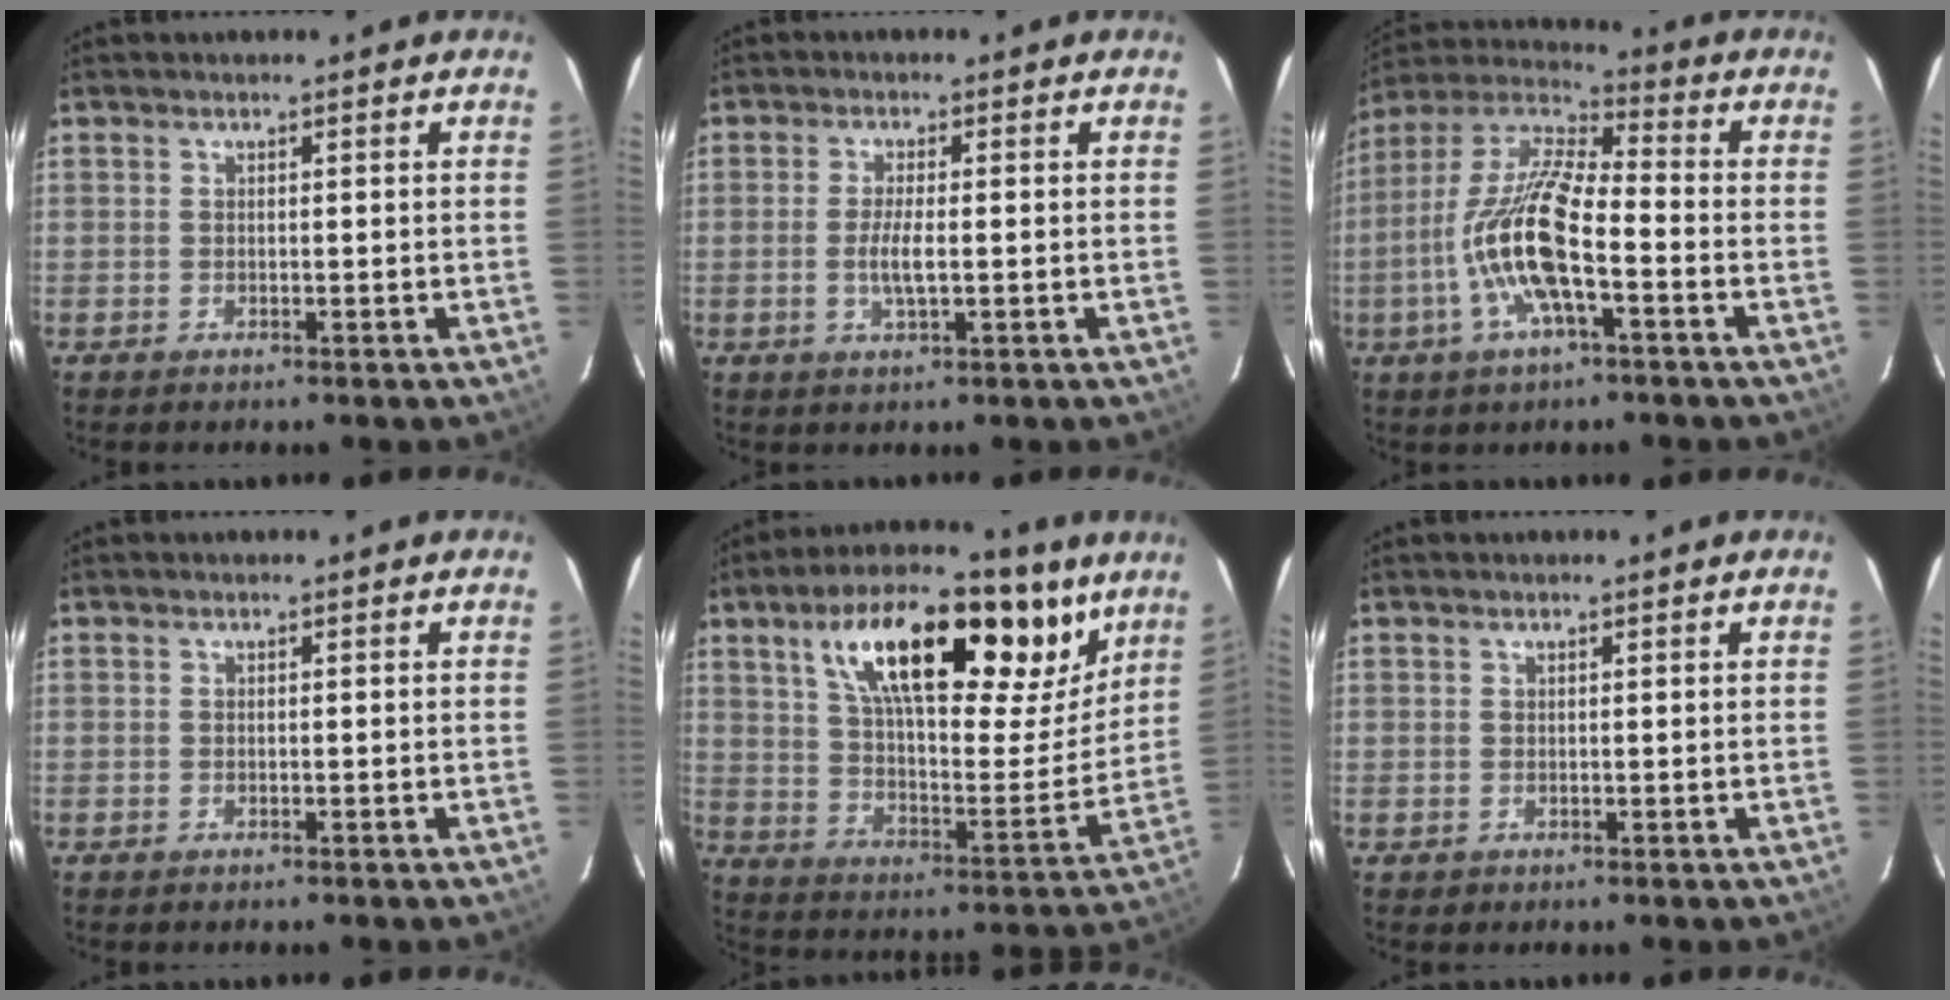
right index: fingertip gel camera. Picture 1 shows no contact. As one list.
[{"total": 3.8, "force": [-0.6, 0.7, 3.7], "torque": [-0.073, -0.008, -0.011]}, {"total": 16.0, "force": [-4.8, 4.6, 14.5], "torque": [-0.292, -0.004, -0.102]}, {"total": 0.0}, {"total": 26.9, "force": [14.7, 10.8, 19.7], "torque": [-0.316, 0.034, 0.243]}, {"total": 0.9, "force": [0.3, 0.9, 0.0], "torque": [0.004, 0.005, 0.003]}]